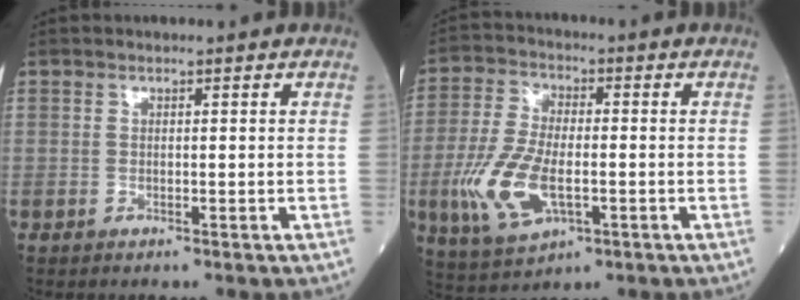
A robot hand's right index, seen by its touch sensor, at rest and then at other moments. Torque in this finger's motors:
{"motor_torque": [0.94, -0.29, 0.44, 0.21]}